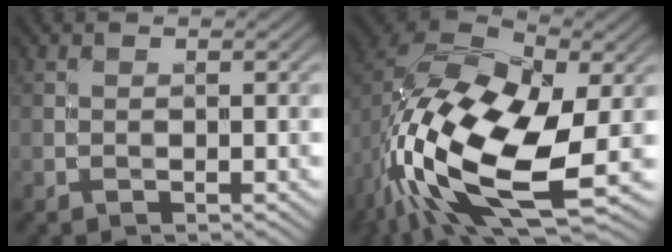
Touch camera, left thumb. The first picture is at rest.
{"total": 16.8, "force": [-4.5, 9.0, 13.5], "torque": [-0.278, -0.023, -0.084]}